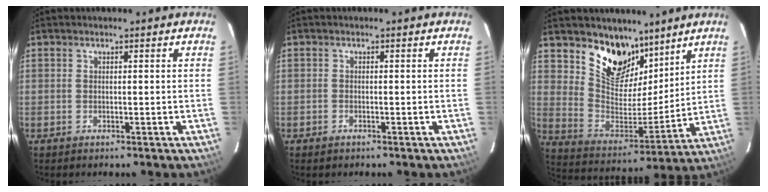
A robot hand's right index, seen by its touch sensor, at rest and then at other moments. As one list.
[{"total": 0.8, "force": [-0.6, 0.5, 0.2], "torque": [-0.006, 0.001, -0.012]}, {"total": 14.6, "force": [10.2, 8.3, 6.4], "torque": [-0.129, -0.015, 0.192]}]